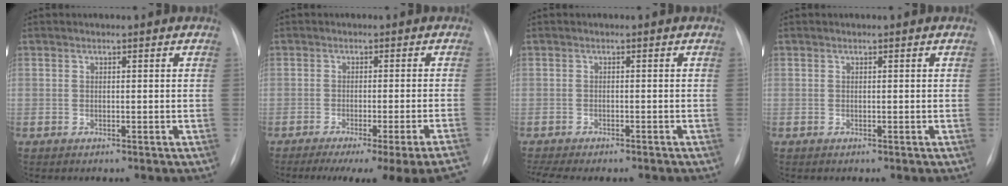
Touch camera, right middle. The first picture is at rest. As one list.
[{"total": 17.0, "force": [-14.6, -1.4, 8.6], "torque": [-0.052, -0.035, -0.187]}, {"total": 8.4, "force": [-7.2, 2.0, 3.8], "torque": [-0.054, 0.006, -0.099]}, {"total": 0.0}]